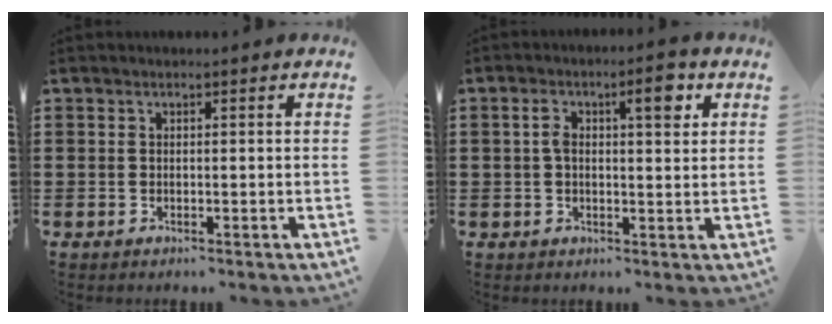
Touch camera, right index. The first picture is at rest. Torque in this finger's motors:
{"motor_torque": [0.29, -0.03, 0.20, 0.05]}